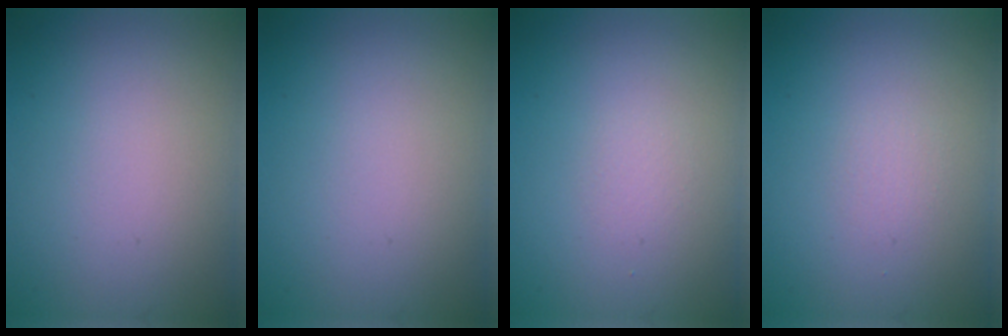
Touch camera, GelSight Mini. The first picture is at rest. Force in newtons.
{"total": 0.0}
{"total": 0.6, "press": 0.6, "slide": 0.1}
{"total": 0.6, "press": 0.6, "slide": 0.1}